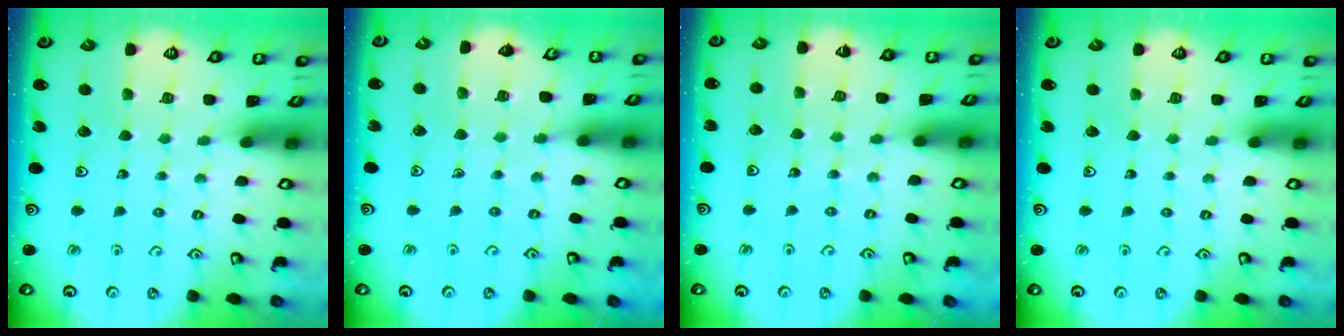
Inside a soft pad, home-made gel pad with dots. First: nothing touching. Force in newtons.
{"total": 6.1, "press": 5.9, "slide": 1.6}
{"total": 3.0, "press": 3.0, "slide": 0.2}
{"total": 0.0}